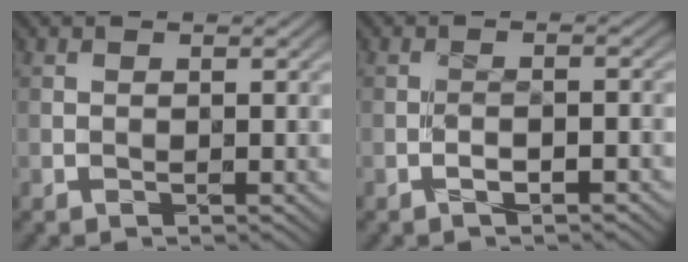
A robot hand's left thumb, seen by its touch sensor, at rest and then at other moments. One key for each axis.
{"total": 1.2, "fx": -0.9, "fy": -0.2, "fz": 0.8, "tx": -0.015, "ty": 0.005, "tz": -0.016}